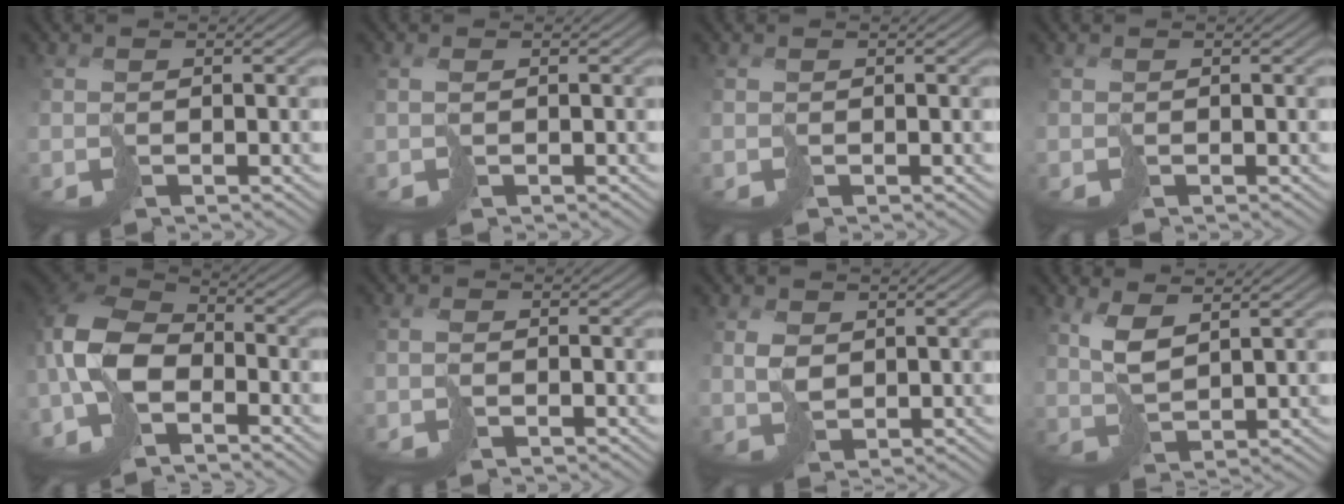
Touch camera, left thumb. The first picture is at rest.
{"total": 1.2, "force": [0.0, 0.7, 1.0], "torque": [-0.027, 0.001, 0.000]}
{"total": 0.0}
{"total": 0.0}
{"total": 12.7, "force": [-5.2, 7.3, 9.0], "torque": [-0.234, -0.020, -0.115]}
{"total": 1.7, "force": [-1.0, 0.8, 1.1], "torque": [-0.024, 0.001, -0.025]}
{"total": 2.4, "force": [0.5, 1.7, 1.6], "torque": [-0.039, -0.001, 0.014]}
{"total": 4.2, "force": [2.2, 1.4, 3.2], "torque": [-0.083, -0.001, 0.046]}